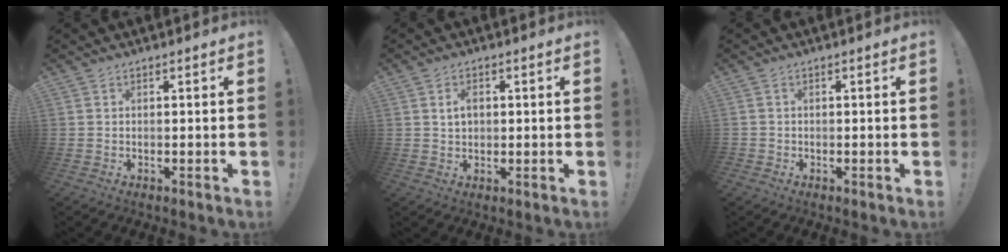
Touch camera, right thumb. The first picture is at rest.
{"total": 3.5, "force": [0.8, 2.2, 2.6], "torque": [-0.039, 0.001, 0.012]}
{"total": 1.1, "force": [-0.5, 1.0, 0.2], "torque": [-0.006, 0.006, -0.009]}